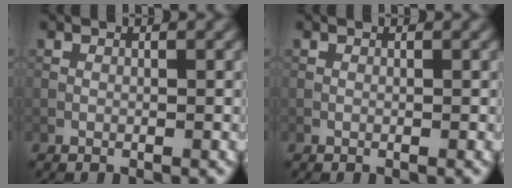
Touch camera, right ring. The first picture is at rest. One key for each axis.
{"total": 0.0}